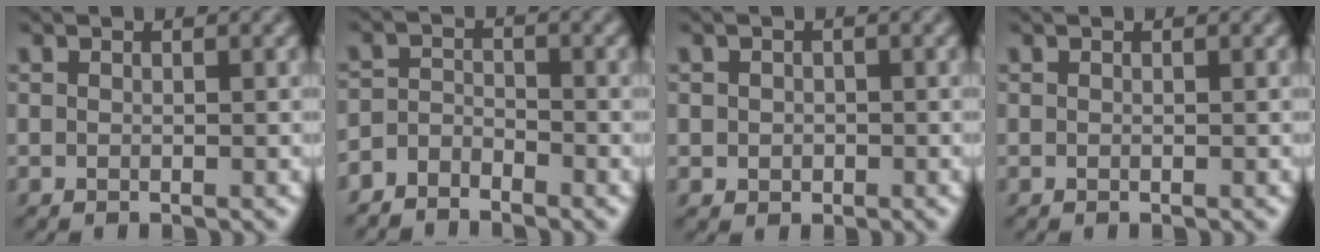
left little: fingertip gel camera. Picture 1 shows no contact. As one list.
[{"total": 2.6, "force": [-2.5, 0.8, 0.3], "torque": [-0.008, 0.004, -0.056]}, {"total": 1.1, "force": [-0.1, 1.0, 0.3], "torque": [-0.001, -0.003, -0.002]}, {"total": 0.0}]